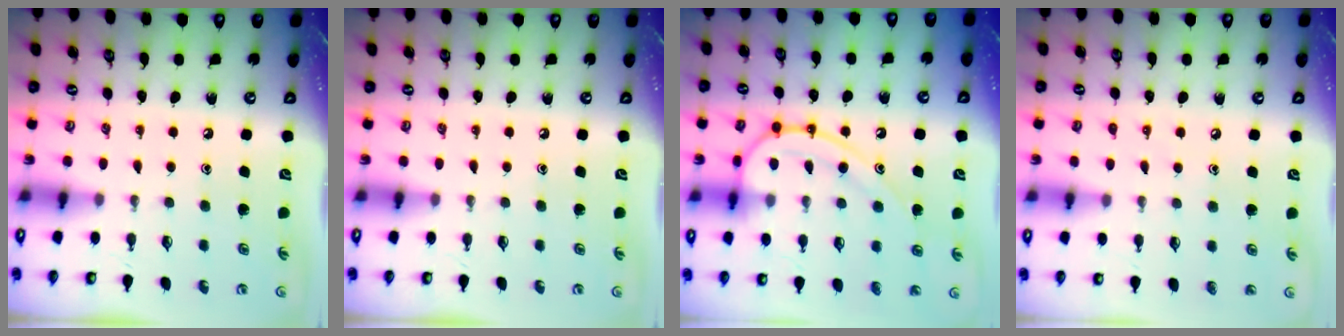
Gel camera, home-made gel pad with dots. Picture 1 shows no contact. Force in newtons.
{"total": 0.0}
{"total": 14.8, "press": 14.8, "slide": 1.5}
{"total": 5.3, "press": 5.3, "slide": 0.5}